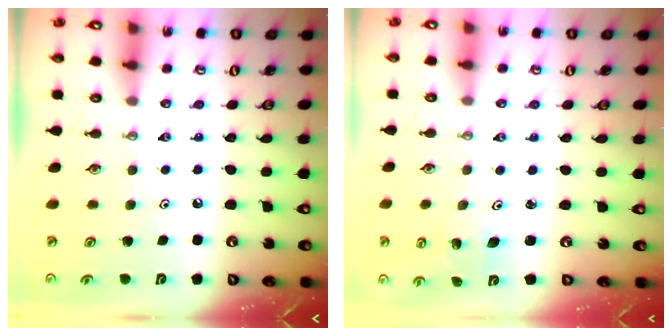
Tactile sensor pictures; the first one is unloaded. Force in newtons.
{"total": 1.5, "press": 1.5, "slide": 0.1}